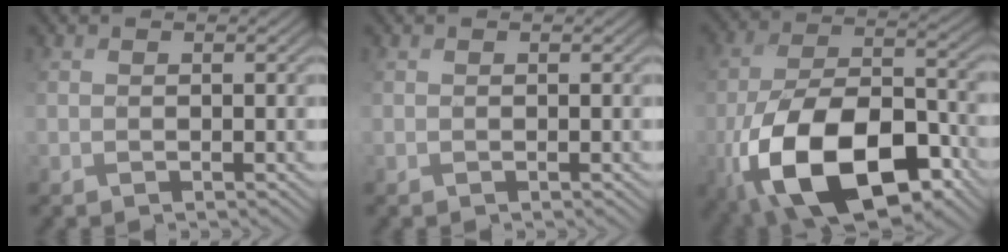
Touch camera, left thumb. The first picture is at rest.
{"total": 0.0}
{"total": 18.4, "force": [-8.1, 9.5, 13.5], "torque": [-0.268, -0.033, -0.137]}